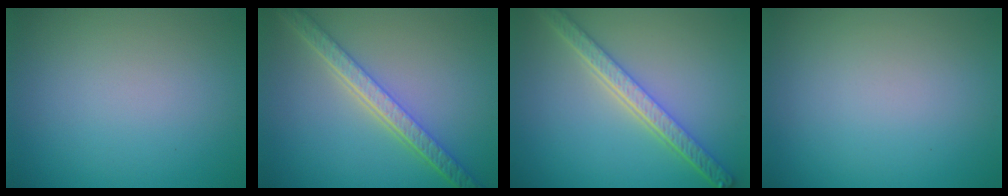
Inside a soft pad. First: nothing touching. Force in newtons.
{"total": 5.6, "press": 4.3, "slide": 3.6}
{"total": 5.1, "press": 4.0, "slide": 3.2}
{"total": 0.0}